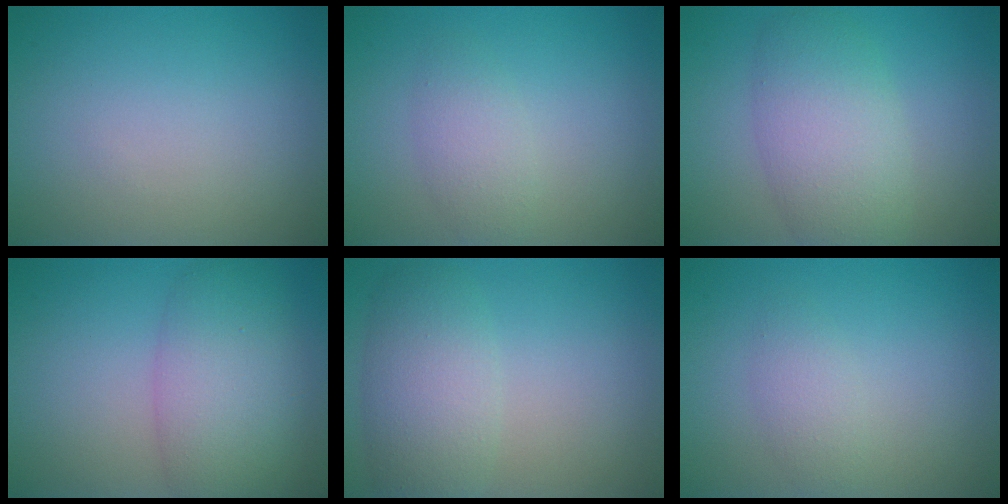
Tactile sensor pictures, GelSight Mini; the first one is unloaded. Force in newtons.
{"total": 2.2, "press": 2.2, "slide": 0.0}
{"total": 5.8, "press": 5.8, "slide": 0.6}
{"total": 6.6, "press": 6.6, "slide": 0.3}
{"total": 4.7, "press": 4.7, "slide": 0.1}
{"total": 1.7, "press": 1.7, "slide": 0.0}